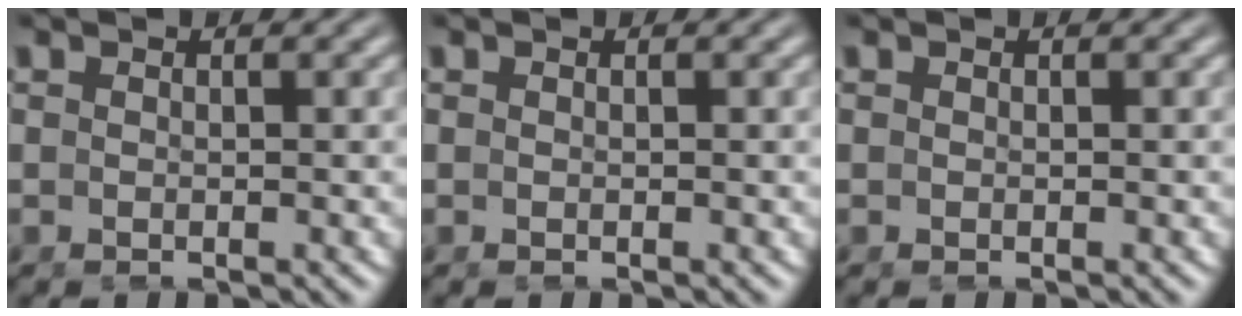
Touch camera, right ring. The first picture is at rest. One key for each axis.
{"total": 0.0}
{"total": 0.0}